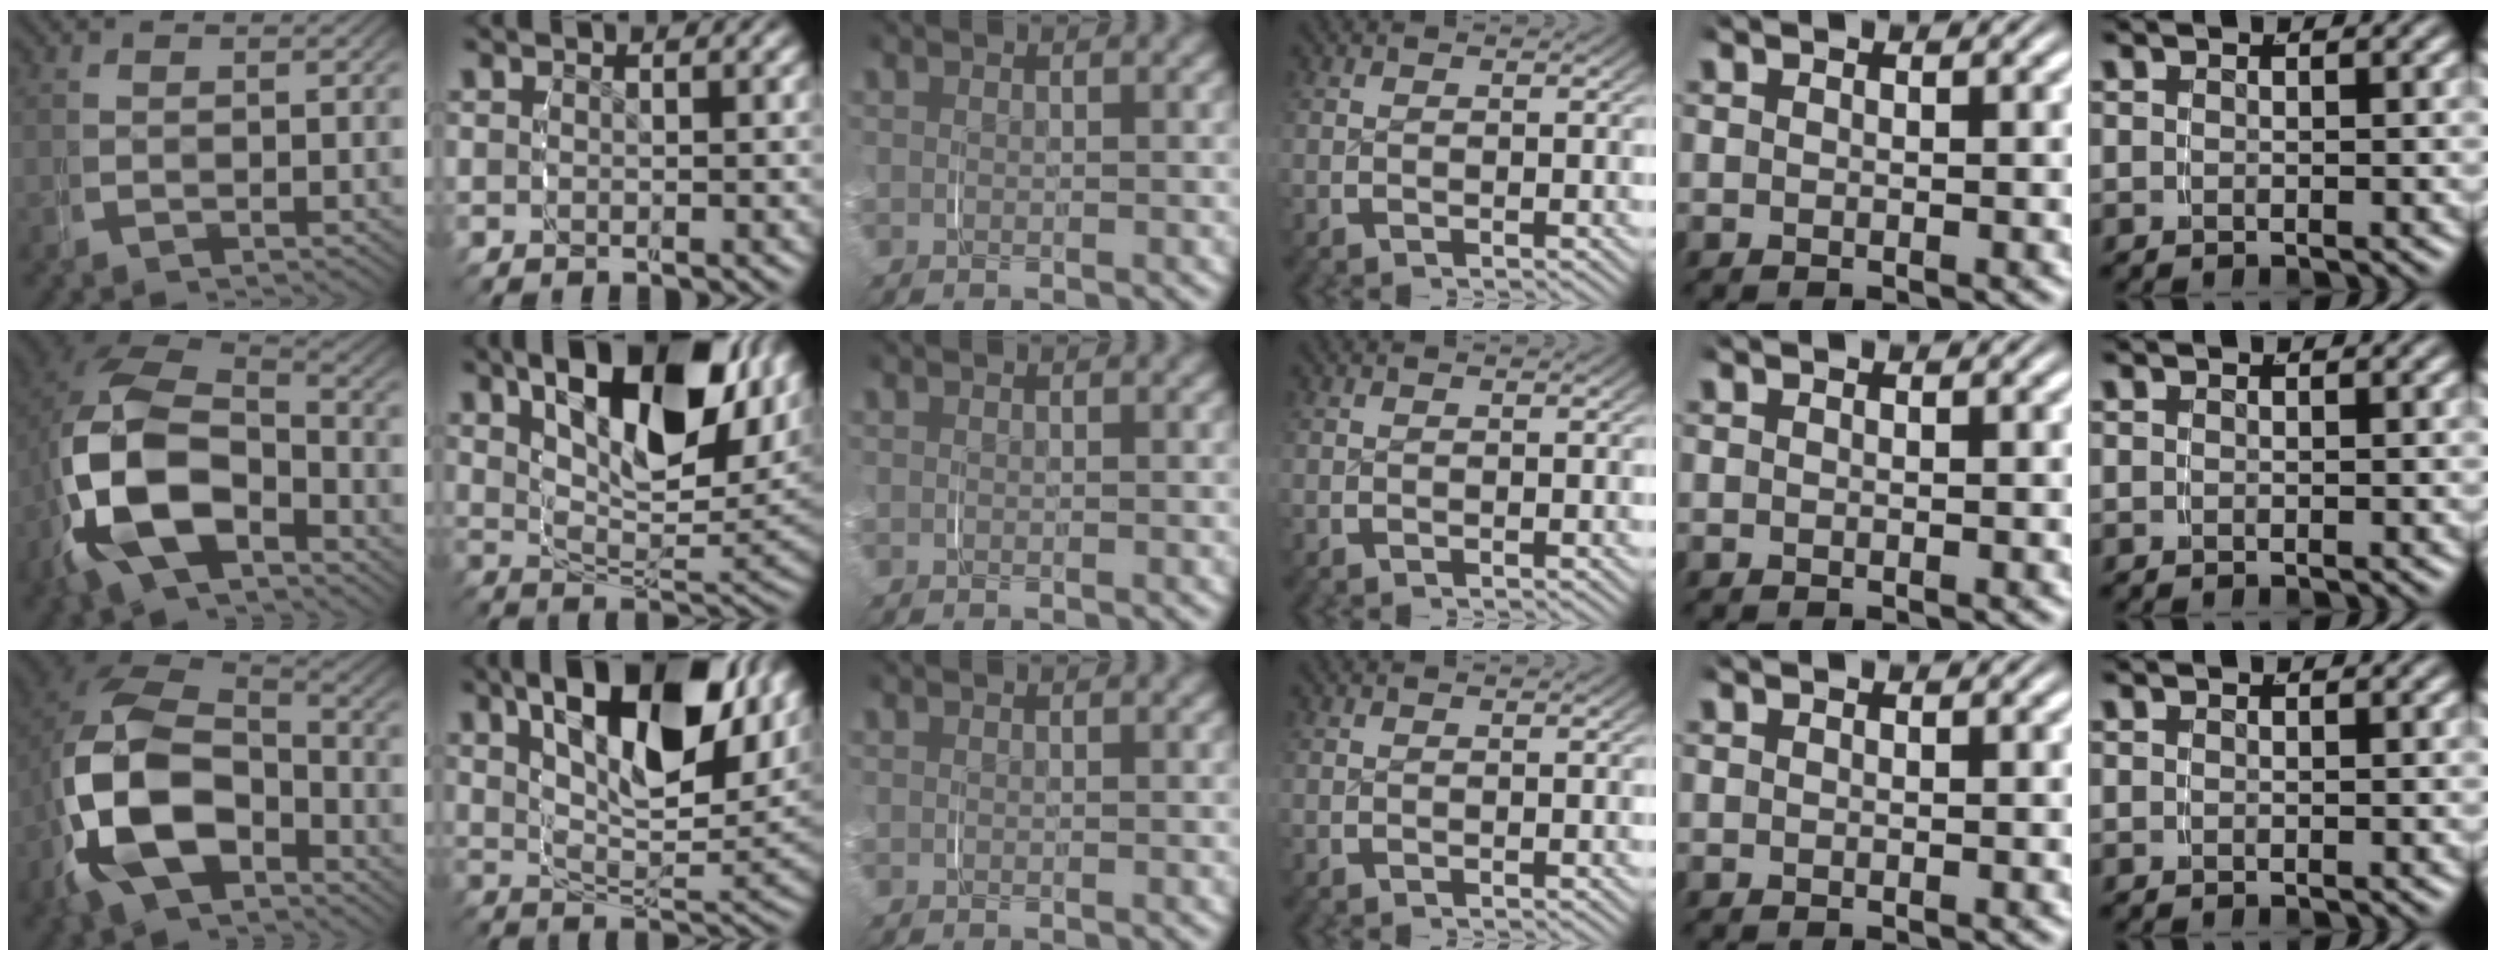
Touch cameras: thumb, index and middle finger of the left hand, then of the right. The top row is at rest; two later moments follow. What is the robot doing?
{"motion": "grasp_and_lifting", "object": "key"}